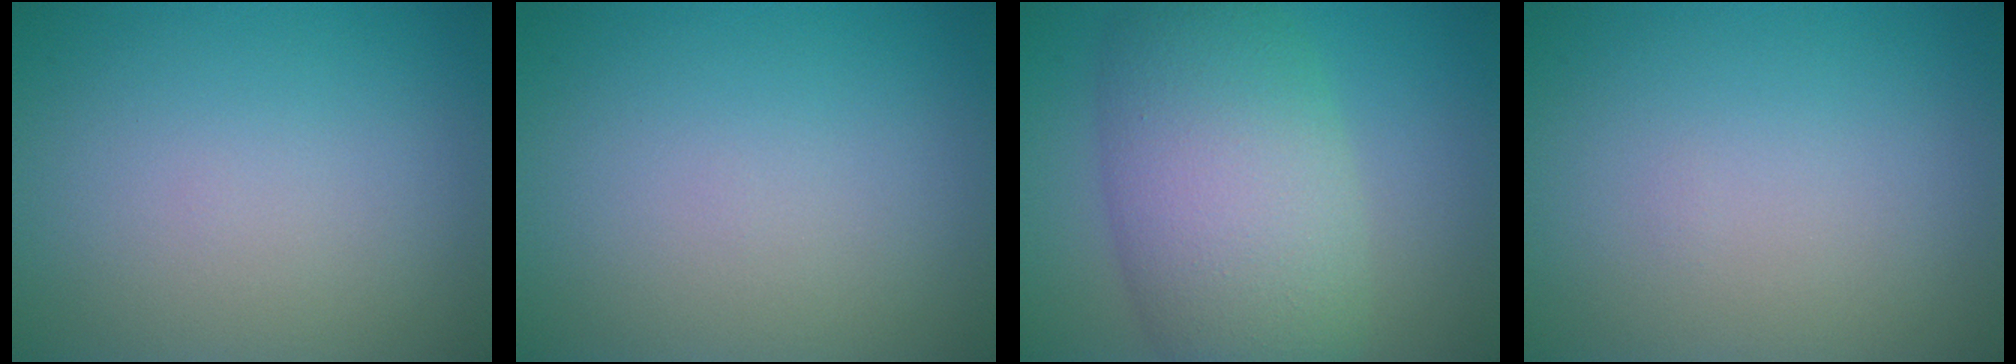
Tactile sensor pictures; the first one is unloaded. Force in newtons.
{"total": 0.0}
{"total": 9.5, "press": 9.5, "slide": 0.3}
{"total": 0.0}